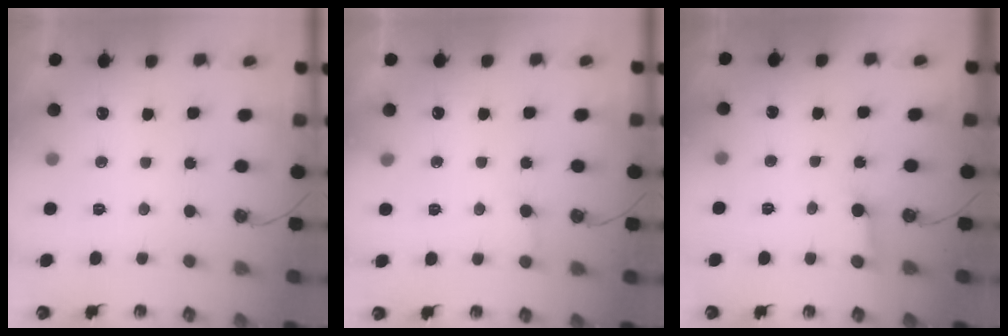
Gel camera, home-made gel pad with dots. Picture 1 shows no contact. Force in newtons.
{"total": 6.3, "press": 6.3, "slide": 0.4}
{"total": 2.5, "press": 2.5, "slide": 0.2}